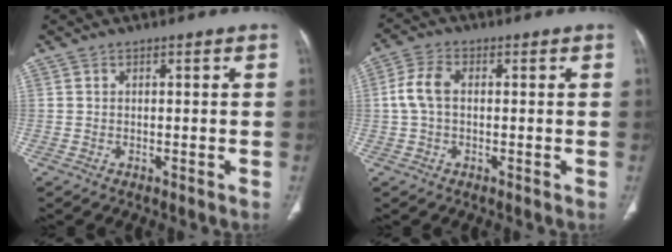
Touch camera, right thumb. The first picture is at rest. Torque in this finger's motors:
{"motor_torque": [-0.19, 0.27, 0.21, -0.12, 0.04]}